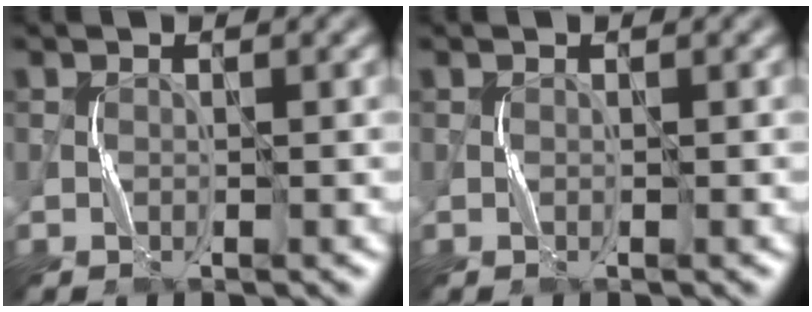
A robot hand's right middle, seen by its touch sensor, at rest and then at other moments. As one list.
[{"total": 0.0}]